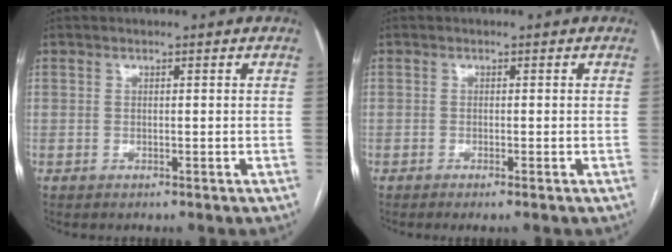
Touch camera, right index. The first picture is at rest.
{"total": 1.2, "force": [-0.8, -0.2, 0.9], "torque": [-0.014, -0.002, -0.012]}